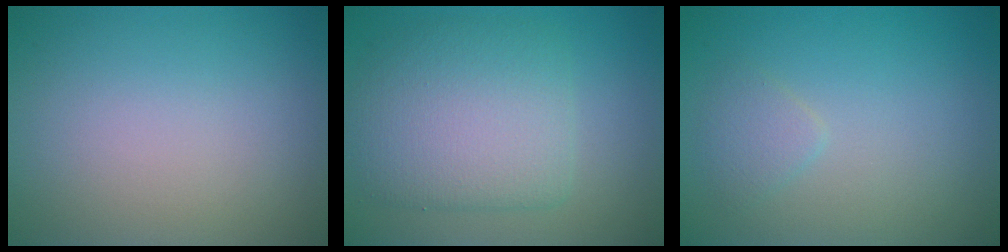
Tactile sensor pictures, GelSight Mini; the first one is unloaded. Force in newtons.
{"total": 6.5, "press": 6.5, "slide": 0.2}
{"total": 1.3, "press": 1.3, "slide": 0.1}